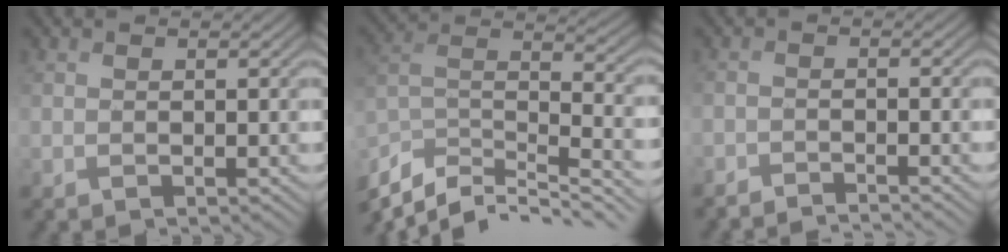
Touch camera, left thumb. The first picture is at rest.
{"total": 12.8, "force": [-9.6, 4.6, 7.1], "torque": [-0.182, -0.004, -0.166]}
{"total": 2.7, "force": [-2.6, 0.2, 0.8], "torque": [-0.013, -0.003, -0.052]}